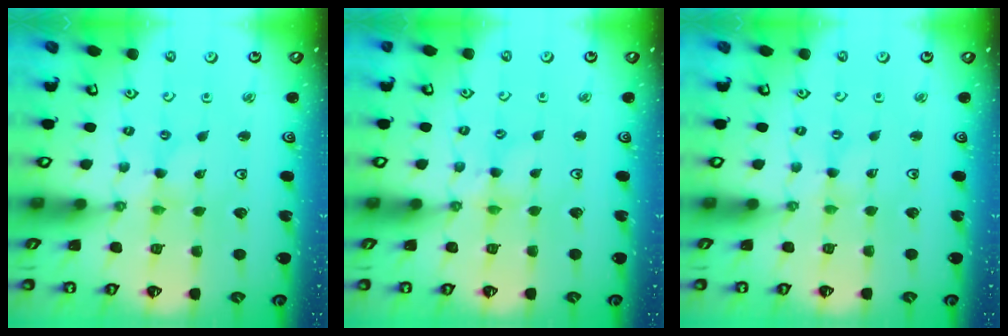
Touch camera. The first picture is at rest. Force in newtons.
{"total": 2.9, "press": 2.9, "slide": 0.4}
{"total": 0.0}